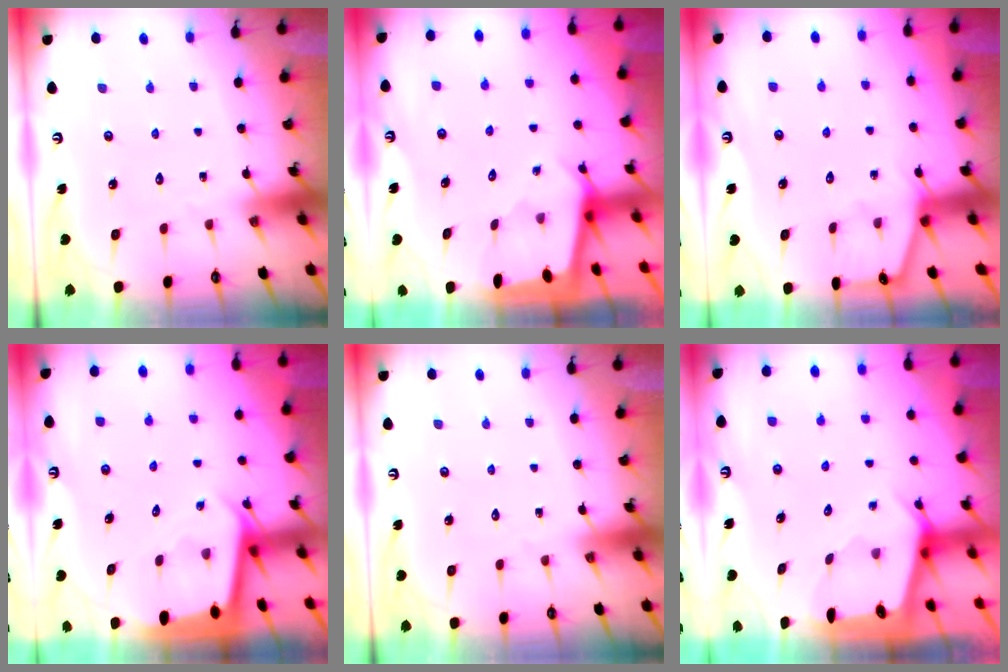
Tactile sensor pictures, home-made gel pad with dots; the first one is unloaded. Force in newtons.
{"total": 2.3, "press": 2.3, "slide": 0.3}
{"total": 2.5, "press": 2.4, "slide": 0.3}
{"total": 2.3, "press": 2.3, "slide": 0.1}
{"total": 0.0}
{"total": 2.5, "press": 2.4, "slide": 0.3}